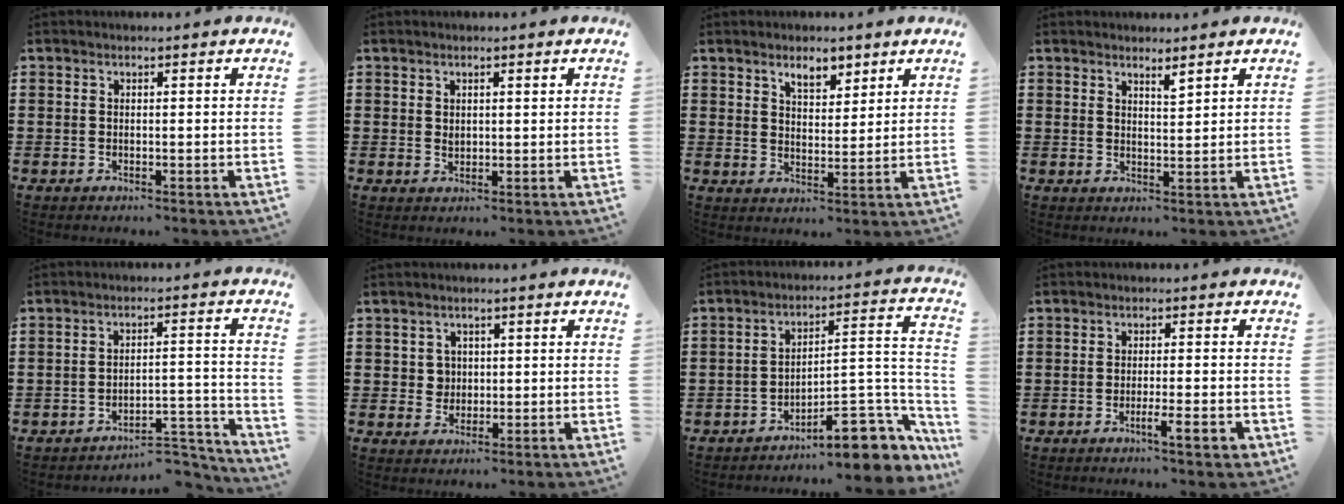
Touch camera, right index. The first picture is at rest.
{"total": 1.2, "force": [0.7, 0.8, 0.6], "torque": [-0.012, 0.004, 0.013]}
{"total": 4.3, "force": [3.3, 1.9, 2.1], "torque": [-0.034, 0.002, 0.057]}
{"total": 1.9, "force": [1.9, 0.1, 0.4], "torque": [-0.011, 0.003, 0.035]}
{"total": 5.9, "force": [-5.5, 0.8, 1.9], "torque": [-0.030, 0.007, -0.108]}
{"total": 2.2, "force": [0.5, 2.0, 0.6], "torque": [-0.022, 0.009, 0.007]}
{"total": 10.1, "force": [-7.3, 3.6, 5.9], "torque": [-0.062, 0.023, -0.133]}
{"total": 4.2, "force": [-2.1, 0.6, 3.6], "torque": [-0.055, -0.006, -0.032]}